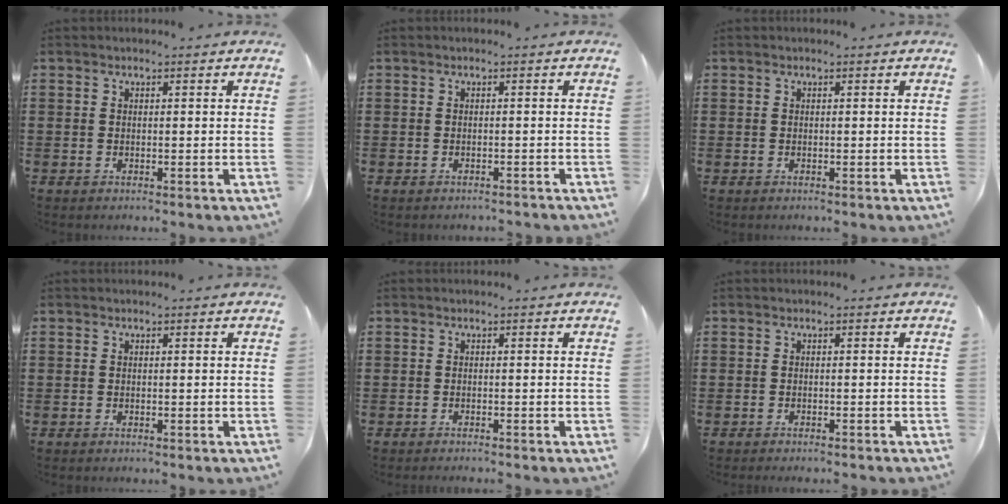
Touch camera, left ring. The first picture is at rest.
{"total": 0.6, "force": [-0.6, 0.1, 0.1], "torque": [-0.004, -0.001, -0.013]}
{"total": 0.0}
{"total": 0.0}
{"total": 0.5, "force": [-0.5, -0.1, 0.1], "torque": [-0.004, -0.003, -0.010]}
{"total": 0.7, "force": [-0.6, -0.1, 0.2], "torque": [-0.004, -0.002, -0.012]}